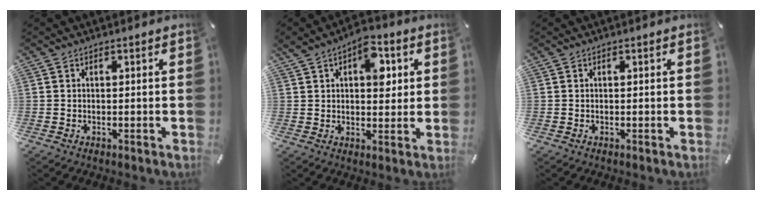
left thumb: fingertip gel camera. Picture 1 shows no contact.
{"total": 9.3, "force": [3.1, 5.7, 6.7], "torque": [-0.071, -0.010, 0.046]}
{"total": 0.0}